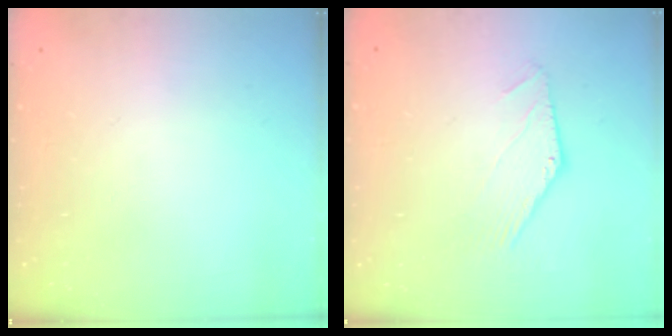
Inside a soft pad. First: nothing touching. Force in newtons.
{"total": 0.0}